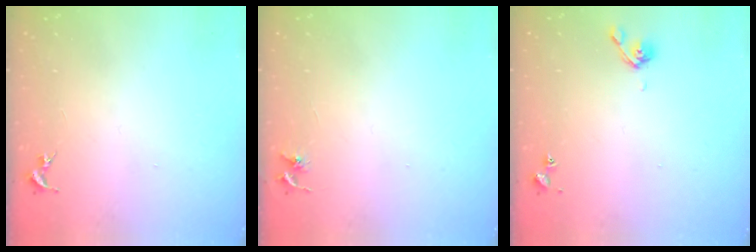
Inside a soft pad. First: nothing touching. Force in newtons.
{"total": 3.4, "press": 3.4, "slide": 0.4}
{"total": 5.7, "press": 5.7, "slide": 0.9}